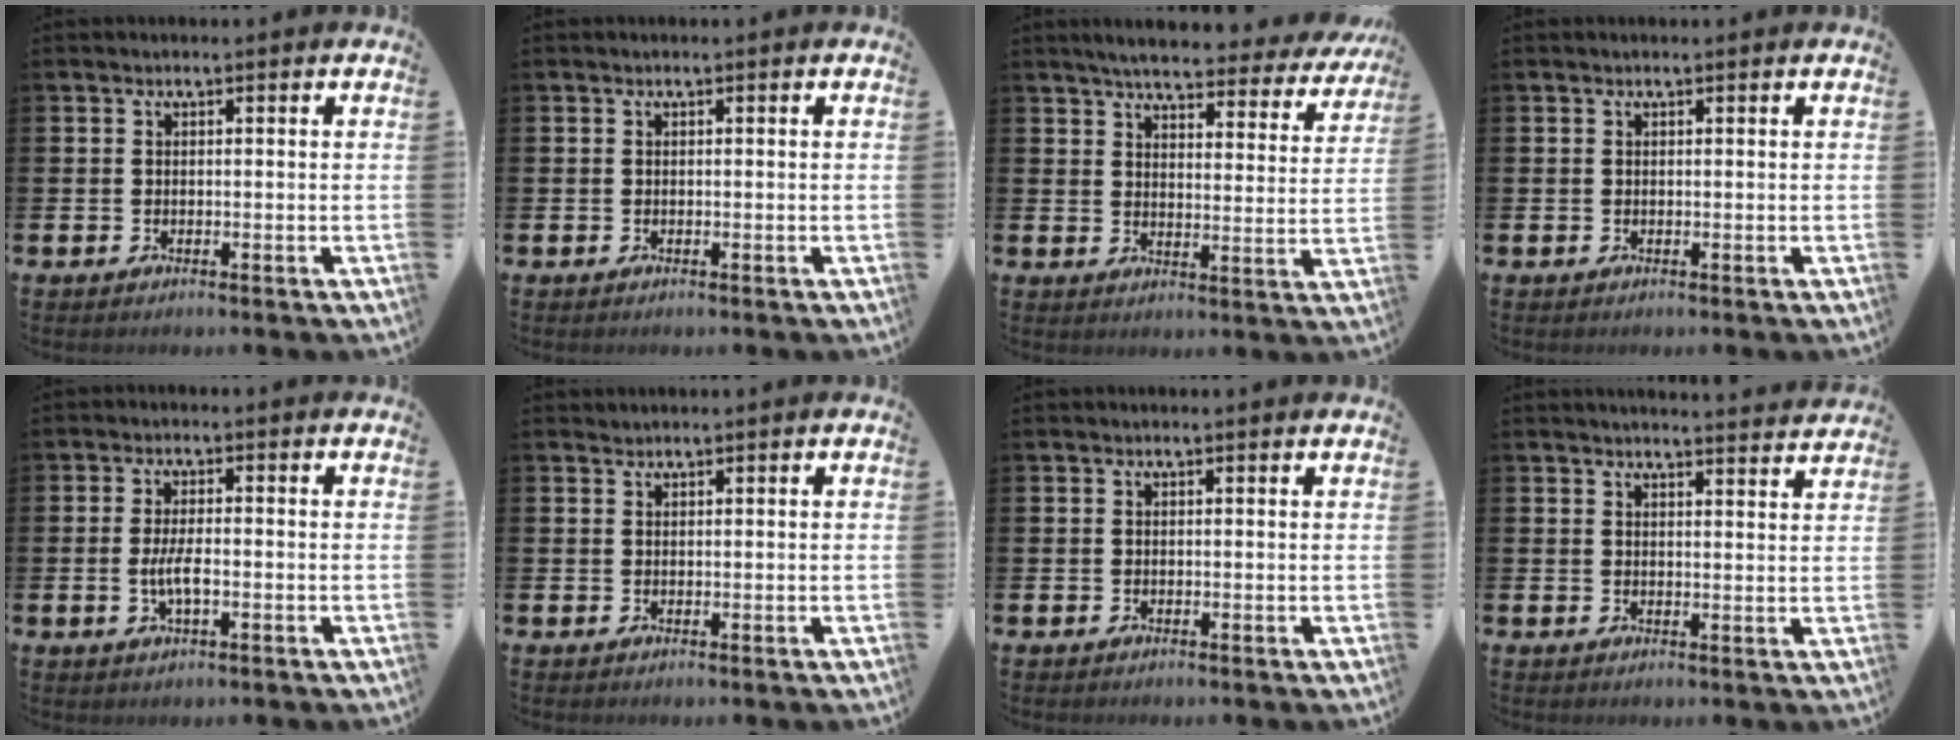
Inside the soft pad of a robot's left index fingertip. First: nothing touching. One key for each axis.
{"total": 0.0}
{"total": 5.1, "fx": 4.8, "fy": 0.5, "fz": 1.6, "tx": -0.048, "ty": -0.031, "tz": 0.079}
{"total": 0.0}
{"total": 3.5, "fx": -0.7, "fy": 1.1, "fz": 3.3, "tx": -0.063, "ty": -0.001, "tz": -0.016}
{"total": 0.8, "fx": 0.8, "fy": 0.1, "fz": -0.2, "tx": 0.006, "ty": -0.001, "tz": 0.015}
{"total": 0.0}
{"total": 3.4, "fx": 3.4, "fy": -0.2, "fz": 0.0, "tx": 0.003, "ty": -0.027, "tz": 0.058}